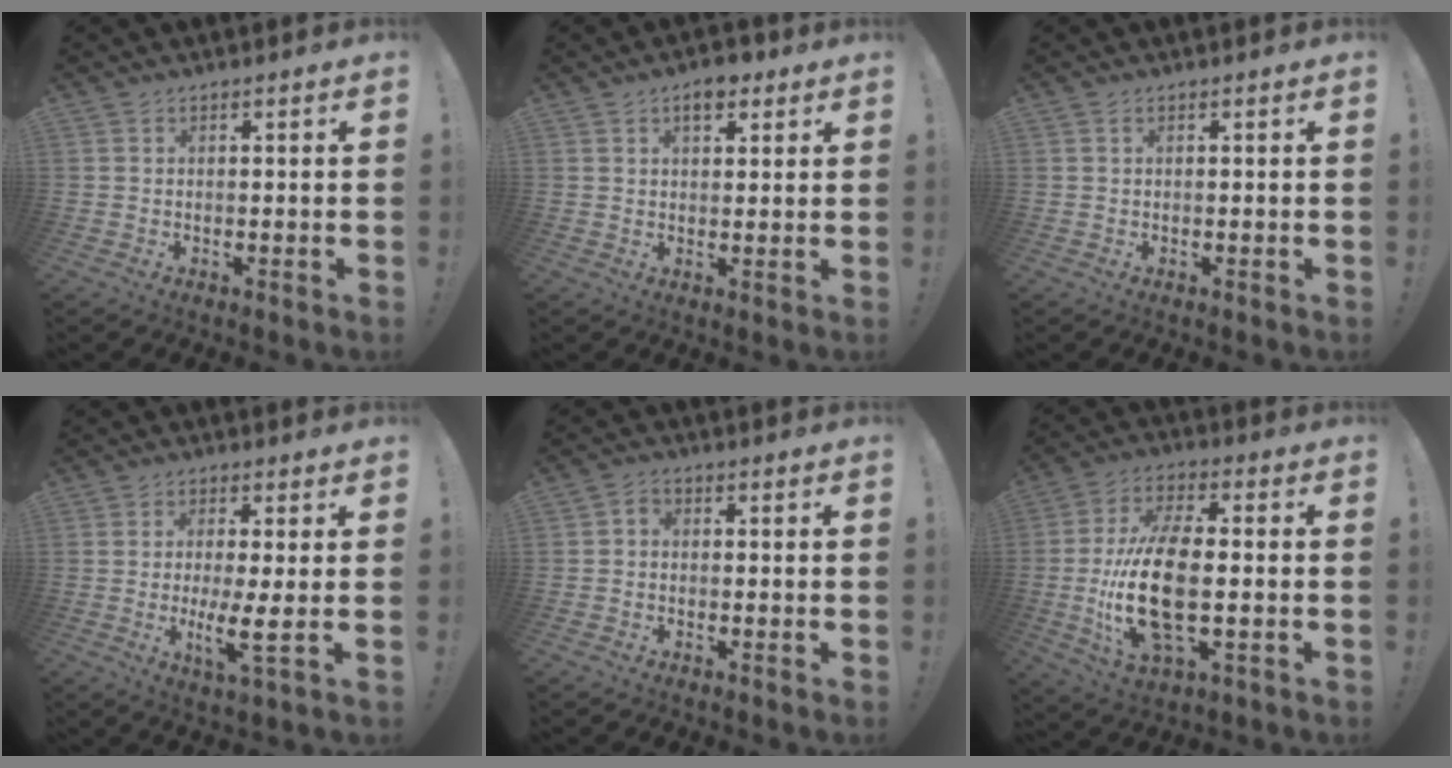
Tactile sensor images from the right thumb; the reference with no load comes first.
{"total": 5.0, "force": [2.8, 2.9, 3.0], "torque": [-0.032, -0.009, 0.046]}
{"total": 0.5, "force": [0.2, 0.2, 0.4], "torque": [-0.014, 0.004, 0.006]}
{"total": 7.6, "force": [-0.9, 0.4, 7.5], "torque": [-0.133, -0.021, -0.020]}
{"total": 1.8, "force": [-0.9, 1.3, 1.0], "torque": [-0.024, 0.010, -0.014]}
{"total": 18.8, "force": [-2.3, 8.2, 16.8], "torque": [-0.351, -0.006, -0.036]}